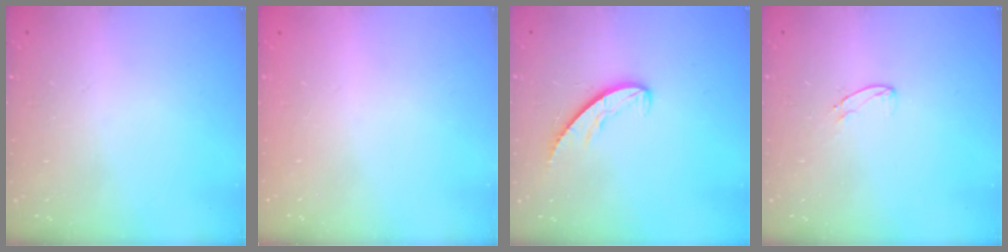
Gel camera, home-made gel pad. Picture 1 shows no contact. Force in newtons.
{"total": 0.0}
{"total": 6.3, "press": 6.3, "slide": 0.4}
{"total": 3.9, "press": 3.8, "slide": 0.3}